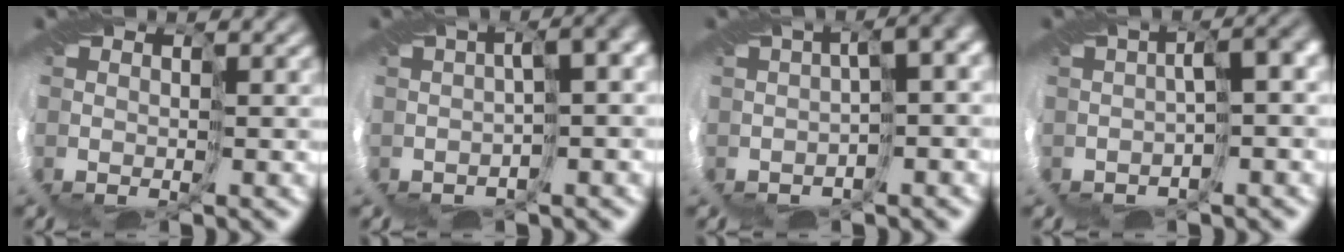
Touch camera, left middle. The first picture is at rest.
{"total": 7.0, "force": [-1.4, 2.8, 6.2], "torque": [-0.076, 0.014, -0.008]}
{"total": 9.1, "force": [-1.9, 3.9, 8.0], "torque": [-0.092, 0.017, -0.010]}
{"total": 4.3, "force": [-1.7, 1.0, 3.9], "torque": [-0.042, 0.010, -0.021]}